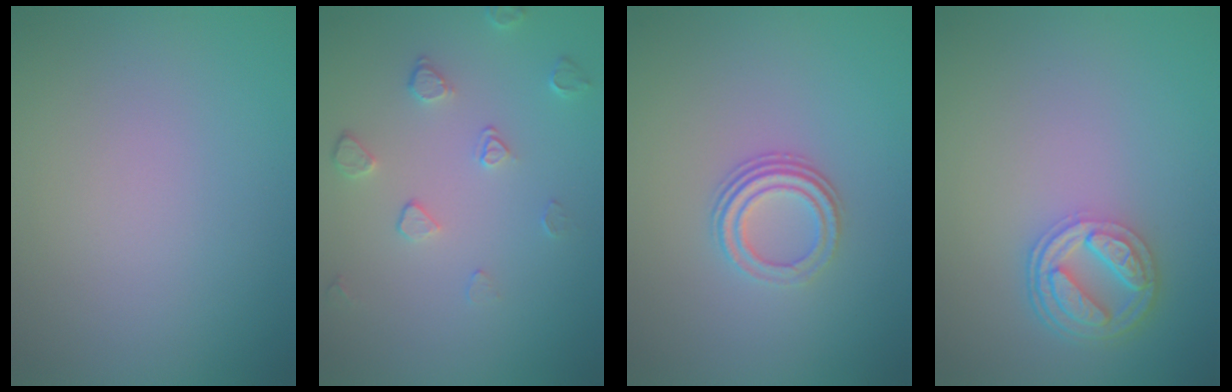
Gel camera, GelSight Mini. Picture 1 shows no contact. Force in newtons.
{"total": 2.0, "press": 1.3, "slide": 1.5}
{"total": 3.0, "press": 2.2, "slide": 2.0}
{"total": 4.5, "press": 3.5, "slide": 2.9}